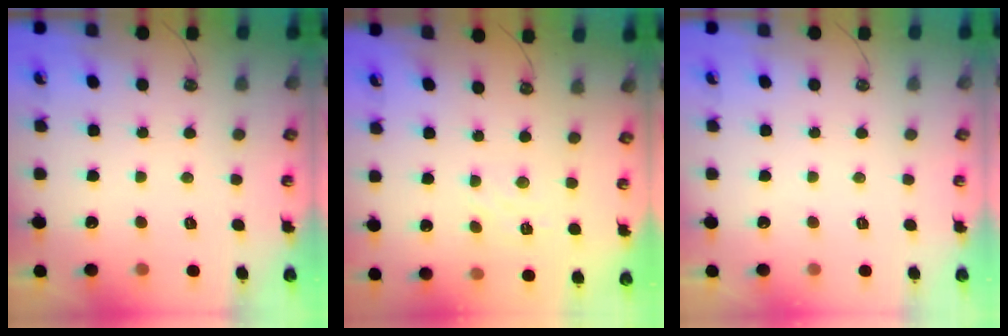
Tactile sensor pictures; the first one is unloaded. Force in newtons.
{"total": 1.6, "press": 1.5, "slide": 0.5}
{"total": 0.0}